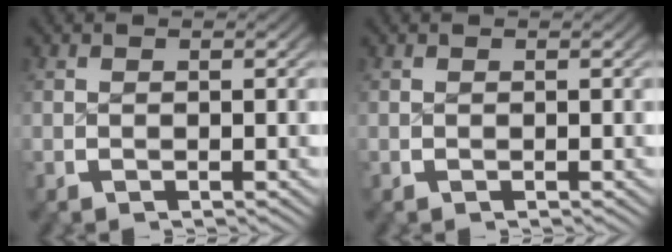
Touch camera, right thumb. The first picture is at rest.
{"total": 0.0}